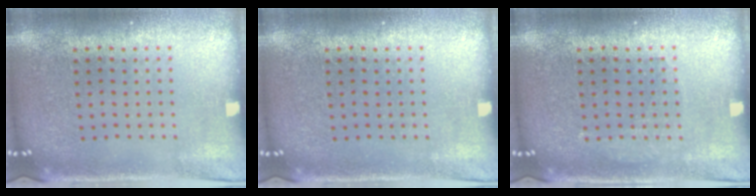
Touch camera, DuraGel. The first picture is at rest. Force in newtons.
{"total": 0.0}
{"total": 0.9, "press": 0.9, "slide": 0.2}